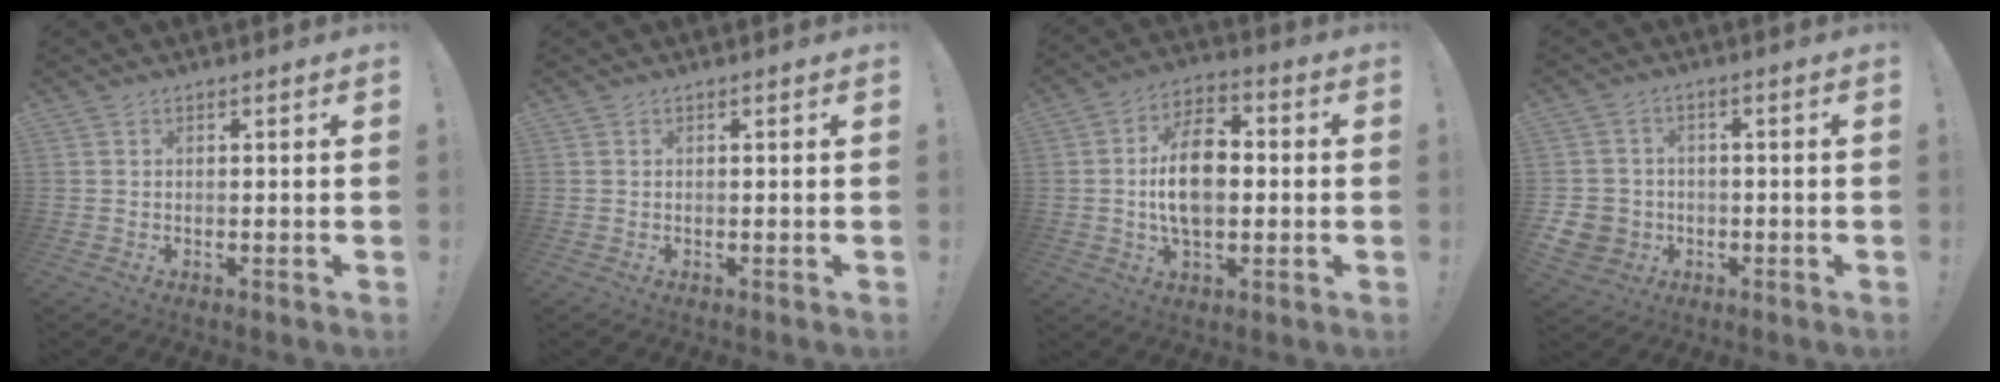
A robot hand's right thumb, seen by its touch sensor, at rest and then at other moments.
{"total": 0.0}
{"total": 14.4, "force": [-0.3, 8.7, 11.5], "torque": [-0.200, 0.008, -0.009]}
{"total": 6.7, "force": [-1.8, 6.1, 2.1], "torque": [-0.036, 0.016, -0.029]}